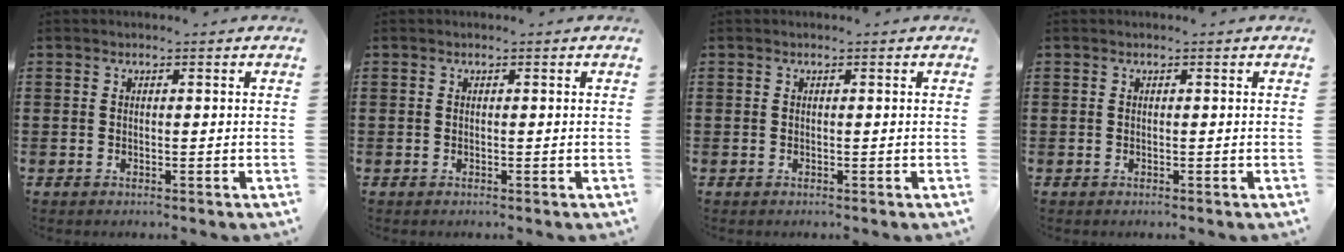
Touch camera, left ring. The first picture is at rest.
{"total": 0.0}
{"total": 0.0}
{"total": 0.0}